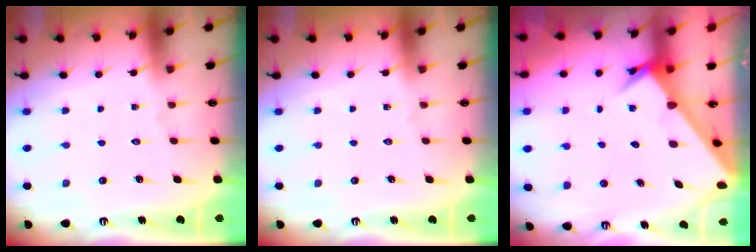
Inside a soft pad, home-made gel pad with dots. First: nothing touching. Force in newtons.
{"total": 0.0}
{"total": 2.4, "press": 2.4, "slide": 0.2}